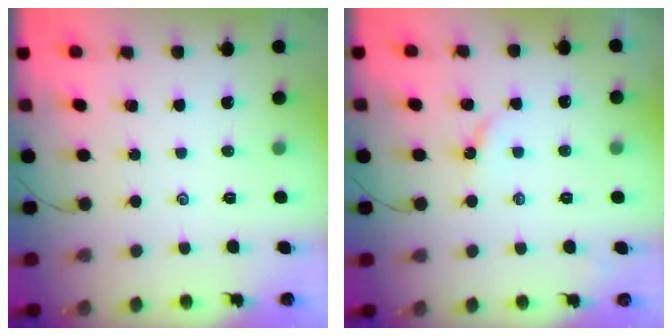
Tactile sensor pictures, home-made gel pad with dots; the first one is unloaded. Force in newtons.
{"total": 2.5, "press": 2.5, "slide": 0.4}